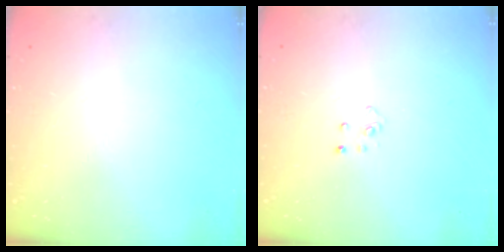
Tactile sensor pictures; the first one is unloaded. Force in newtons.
{"total": 3.2, "press": 3.2, "slide": 0.2}